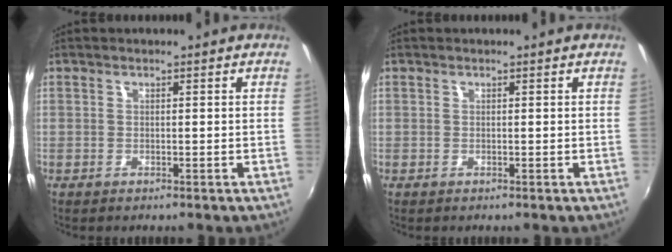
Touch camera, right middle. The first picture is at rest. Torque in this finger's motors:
{"motor_torque": [0.07, -0.07, 0.05, 0.00]}